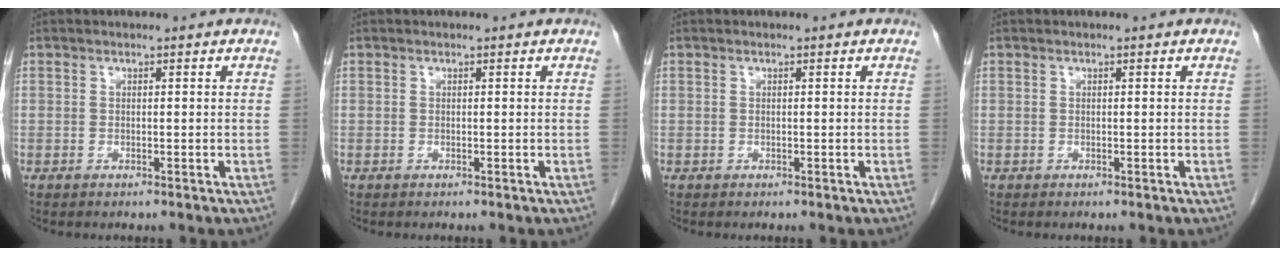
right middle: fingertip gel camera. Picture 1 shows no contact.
{"total": 0.0}
{"total": 0.0}
{"total": 0.0}